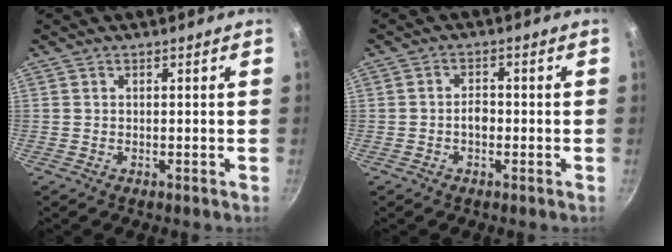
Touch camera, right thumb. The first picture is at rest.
{"total": 2.6, "force": [-0.7, 1.7, 1.9], "torque": [-0.022, 0.011, -0.016]}